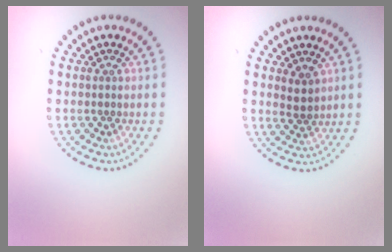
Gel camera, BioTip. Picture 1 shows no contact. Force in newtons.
{"total": 1.6, "press": 1.4, "slide": 0.9}